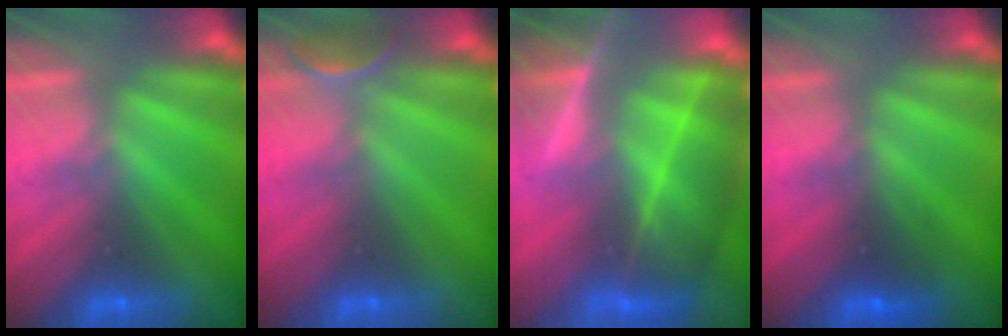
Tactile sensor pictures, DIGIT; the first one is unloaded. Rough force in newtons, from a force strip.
{"total": 2.5}
{"total": 7.1}
{"total": 2.7}